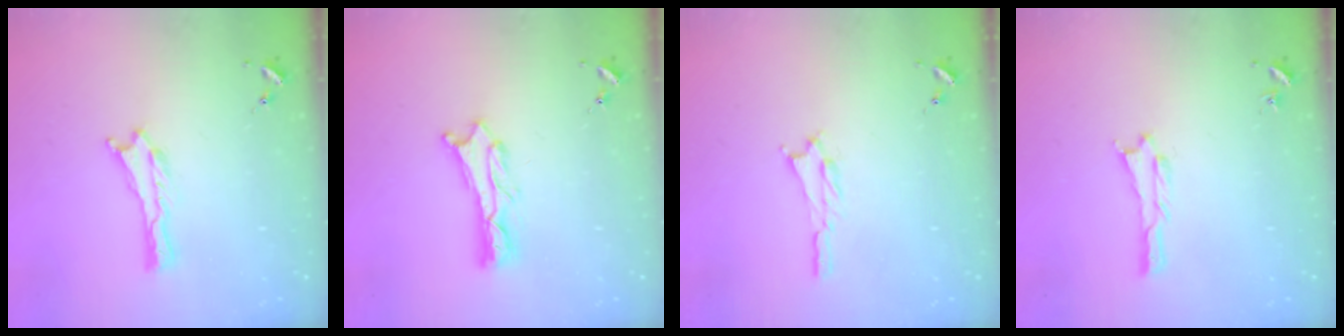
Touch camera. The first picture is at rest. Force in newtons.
{"total": 2.0, "press": 2.0, "slide": 0.2}
{"total": 1.1, "press": 1.1, "slide": 0.2}
{"total": 0.6, "press": 0.6, "slide": 0.1}